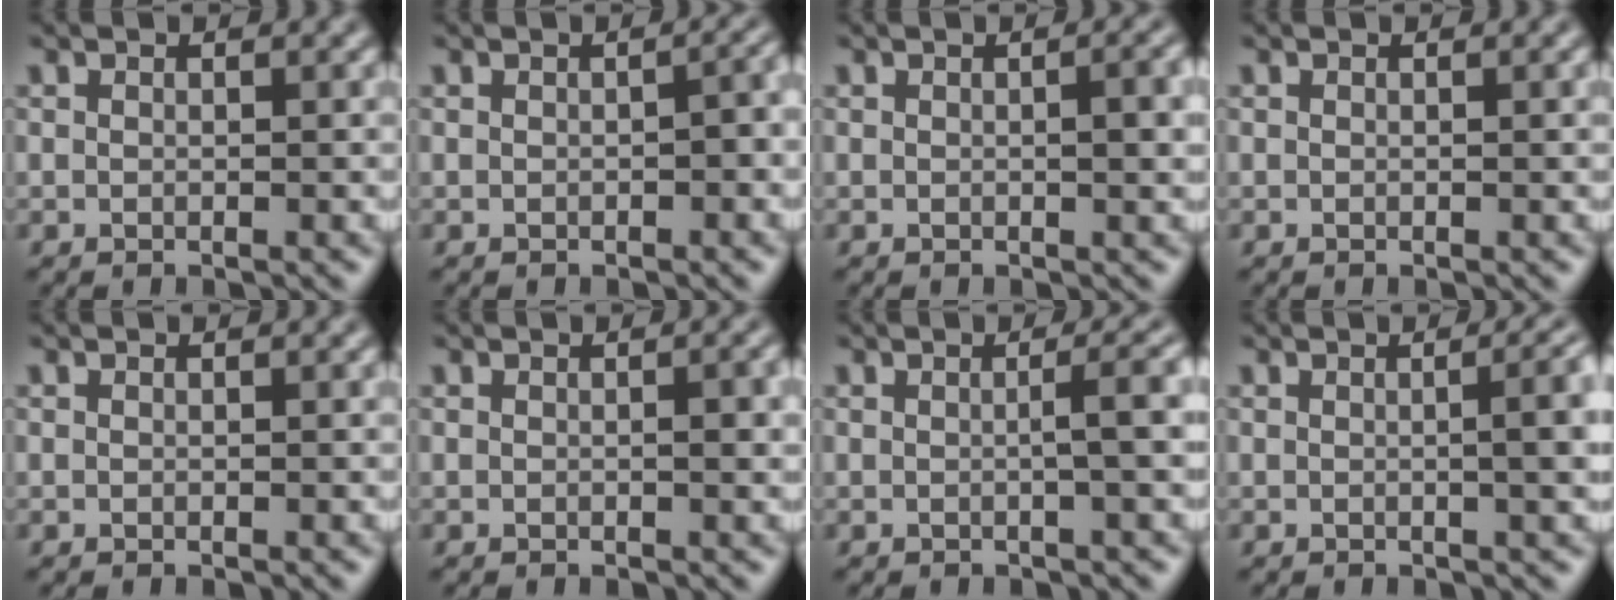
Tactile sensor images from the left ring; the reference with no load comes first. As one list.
[{"total": 1.8, "force": [-0.3, 0.6, 1.7], "torque": [-0.022, 0.005, 0.000]}, {"total": 2.3, "force": [0.1, 0.5, 2.2], "torque": [-0.031, 0.002, 0.001]}, {"total": 0.0}, {"total": 0.0}, {"total": 1.3, "force": [0.0, 0.3, 1.3], "torque": [-0.019, 0.000, 0.002]}, {"total": 2.8, "force": [0.1, 0.7, 2.7], "torque": [-0.031, 0.011, -0.004]}, {"total": 5.4, "force": [0.3, 2.1, 4.9], "torque": [-0.033, 0.014, 0.003]}]